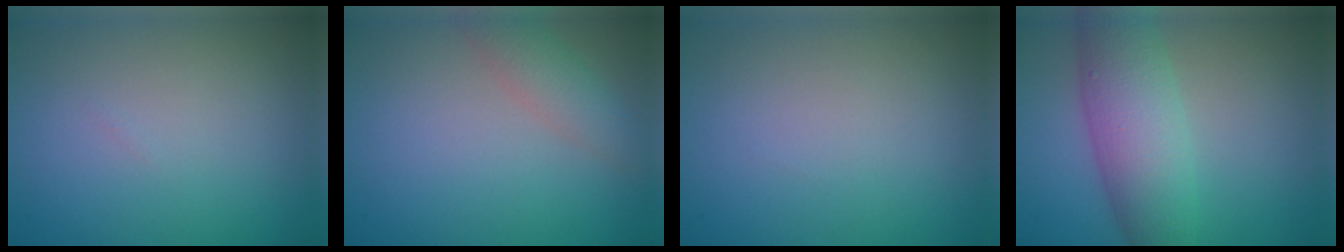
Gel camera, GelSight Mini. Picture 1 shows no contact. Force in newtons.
{"total": 2.5, "press": 2.5, "slide": 0.1}
{"total": 0.0}
{"total": 6.8, "press": 6.8, "slide": 0.2}